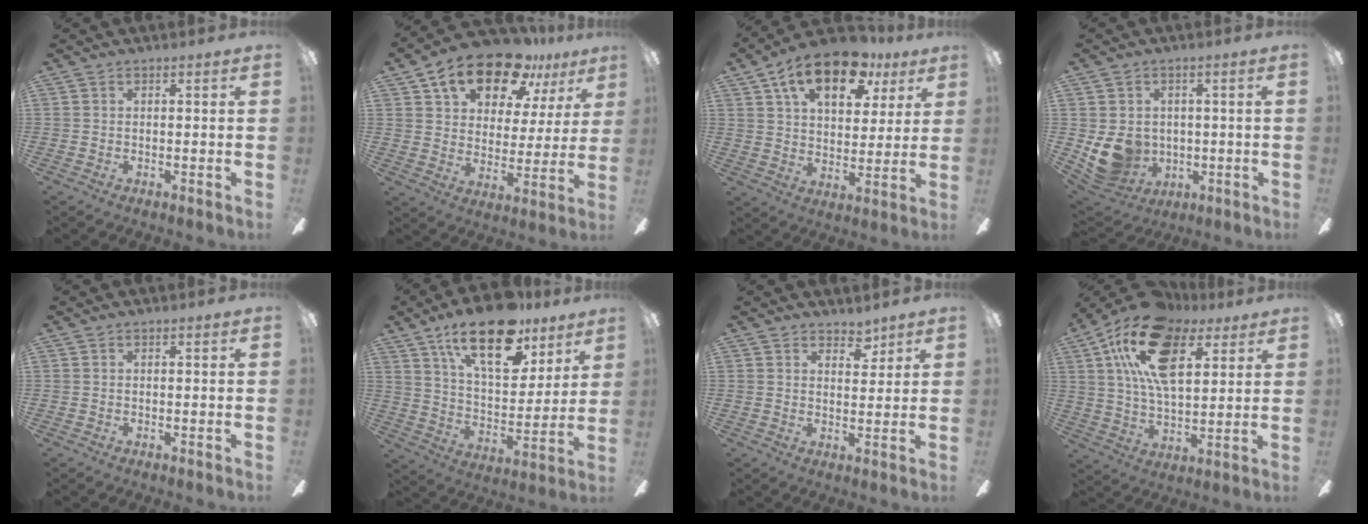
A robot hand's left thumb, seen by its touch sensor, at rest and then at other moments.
{"total": 17.1, "force": [11.7, 9.0, 8.7], "torque": [-0.142, -0.061, 0.205]}
{"total": 17.3, "force": [9.8, 8.8, 11.2], "torque": [-0.173, -0.031, 0.165]}
{"total": 9.4, "force": [-0.1, 8.6, 3.9], "torque": [-0.101, -0.009, 0.005]}
{"total": 0.0}
{"total": 22.6, "force": [14.4, 10.0, 14.3], "torque": [-0.231, -0.072, 0.247]}
{"total": 3.5, "force": [3.2, 1.2, 0.6], "torque": [0.005, -0.021, 0.056]}
{"total": 22.0, "force": [10.8, 11.3, 15.5], "torque": [-0.299, -0.024, 0.184]}